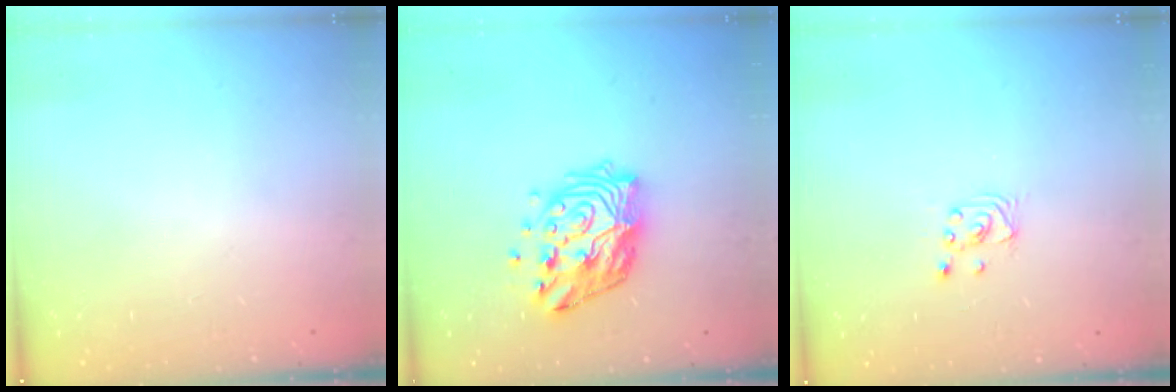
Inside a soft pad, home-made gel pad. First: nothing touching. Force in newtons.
{"total": 15.0, "press": 14.9, "slide": 1.6}
{"total": 1.7, "press": 1.6, "slide": 0.1}